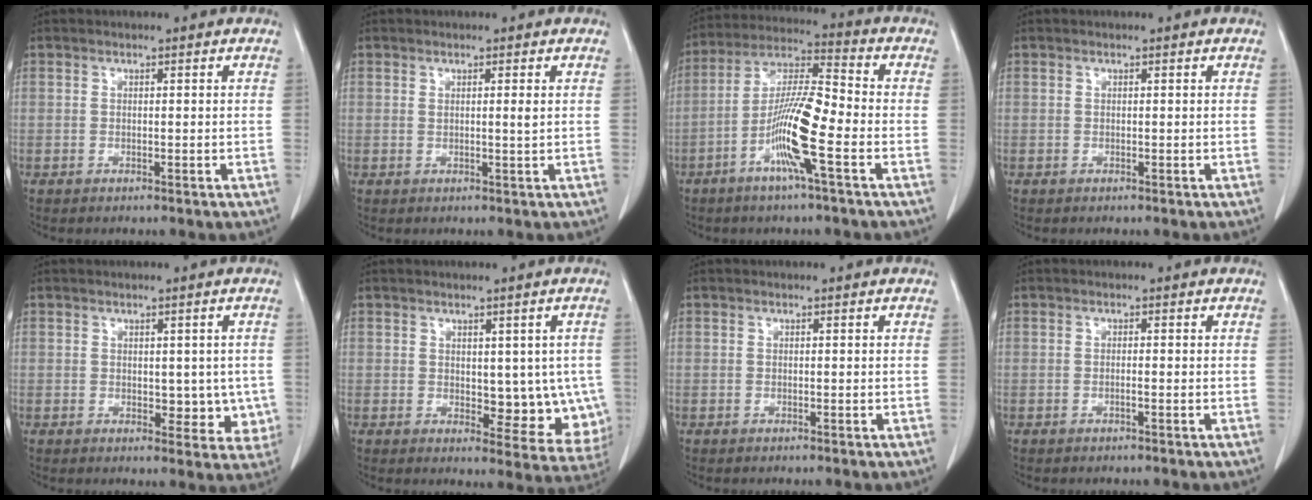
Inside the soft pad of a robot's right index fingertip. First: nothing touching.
{"total": 1.2, "force": [0.4, -0.2, 1.1], "torque": [-0.021, -0.003, 0.006]}
{"total": 11.9, "force": [-4.3, 0.5, 11.1], "torque": [-0.217, 0.000, -0.088]}
{"total": 0.0}
{"total": 5.2, "force": [0.0, 3.4, 3.9], "torque": [-0.022, -0.002, 0.006]}
{"total": 8.8, "force": [0.1, 4.8, 7.4], "torque": [-0.063, -0.006, 0.012]}
{"total": 0.0}
{"total": 0.5, "force": [-0.2, -0.1, 0.5], "torque": [-0.009, 0.001, -0.004]}